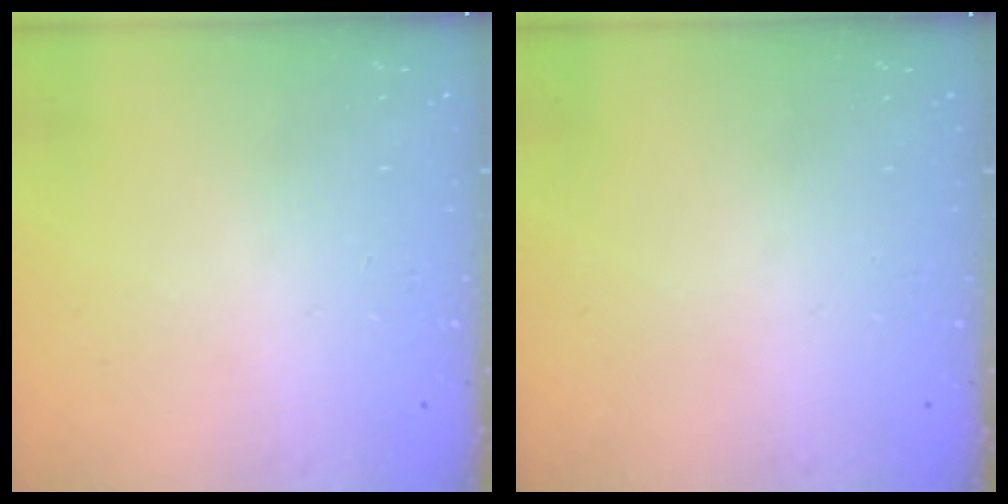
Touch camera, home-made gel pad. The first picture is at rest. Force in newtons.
{"total": 0.0}